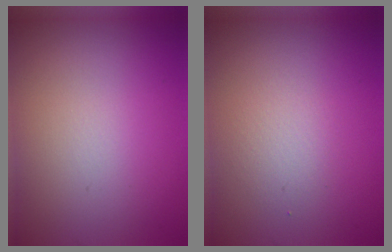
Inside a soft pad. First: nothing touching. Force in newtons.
{"total": 1.5, "press": 1.5, "slide": 0.1}